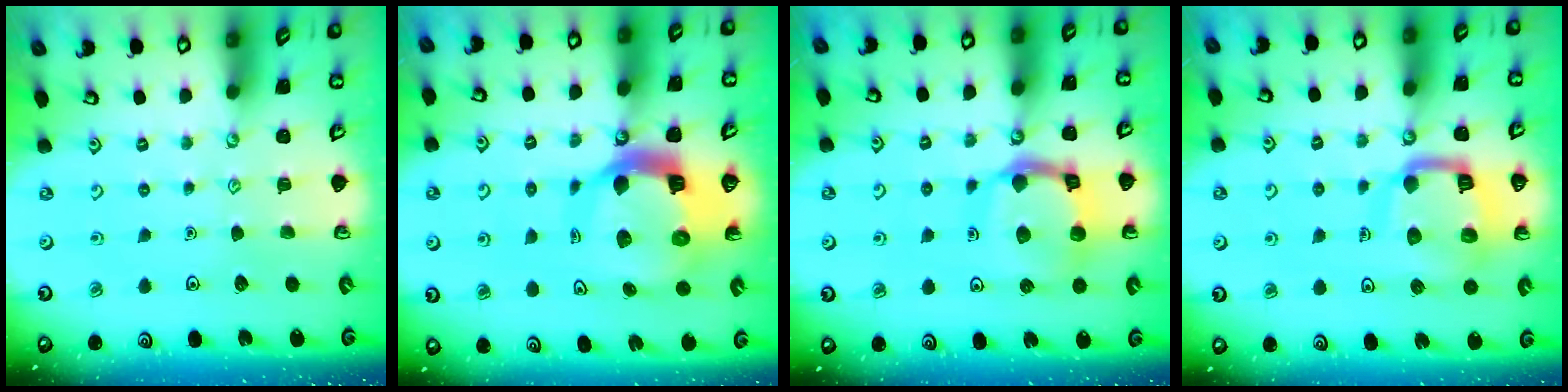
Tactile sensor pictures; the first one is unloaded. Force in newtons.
{"total": 14.4, "press": 14.3, "slide": 1.6}
{"total": 13.4, "press": 13.3, "slide": 1.6}
{"total": 13.2, "press": 13.1, "slide": 1.4}